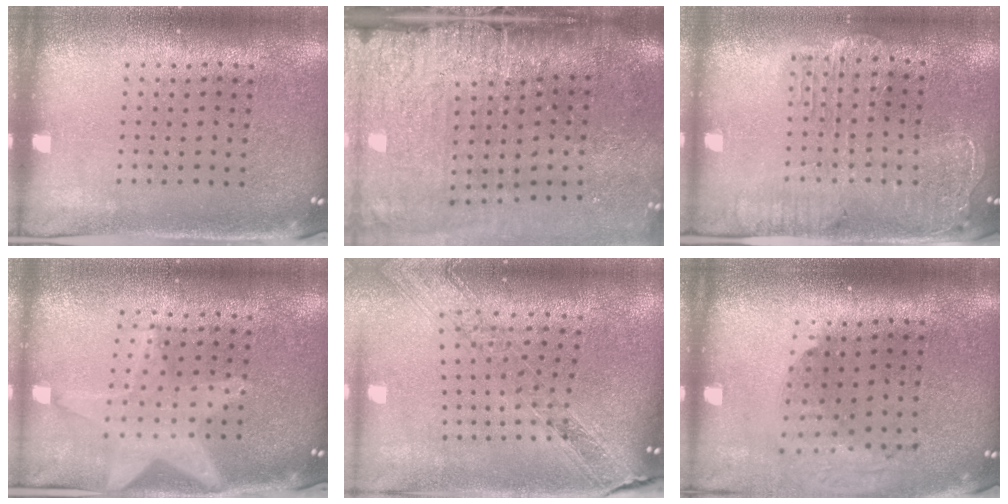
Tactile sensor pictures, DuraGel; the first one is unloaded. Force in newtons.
{"total": 4.8, "press": 3.9, "slide": 2.7}
{"total": 2.1, "press": 1.9, "slide": 0.9}
{"total": 2.0, "press": 1.7, "slide": 1.1}
{"total": 1.4, "press": 1.3, "slide": 0.5}
{"total": 2.0, "press": 1.5, "slide": 1.4}